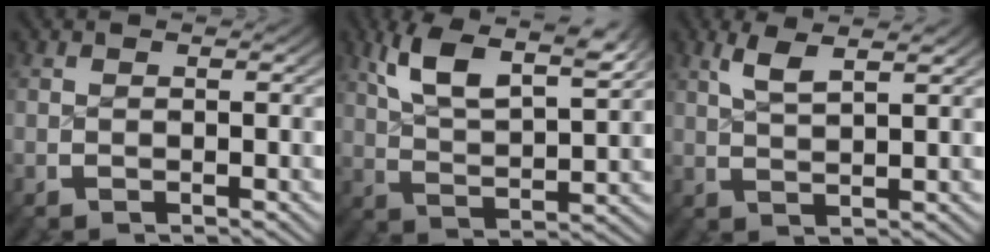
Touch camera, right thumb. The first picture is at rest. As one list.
[{"total": 9.6, "force": [3.8, 5.4, 7.0], "torque": [-0.137, -0.008, 0.067]}, {"total": 3.2, "force": [2.4, 0.4, 2.1], "torque": [-0.042, 0.006, 0.050]}]